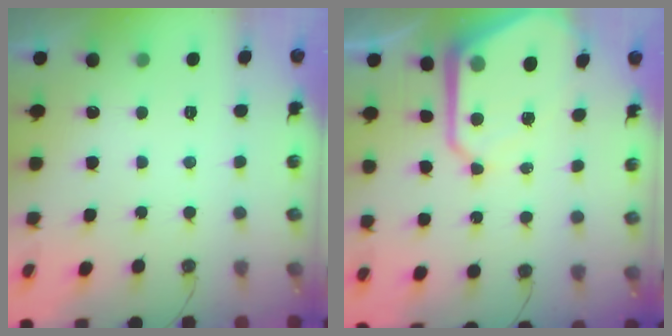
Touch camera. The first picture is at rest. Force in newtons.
{"total": 12.7, "press": 12.7, "slide": 1.1}